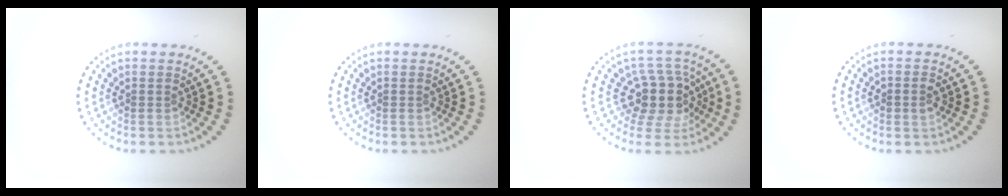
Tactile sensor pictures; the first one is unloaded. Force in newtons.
{"total": 0.0}
{"total": 4.4, "press": 3.6, "slide": 2.4}
{"total": 1.4, "press": 1.4, "slide": 0.3}